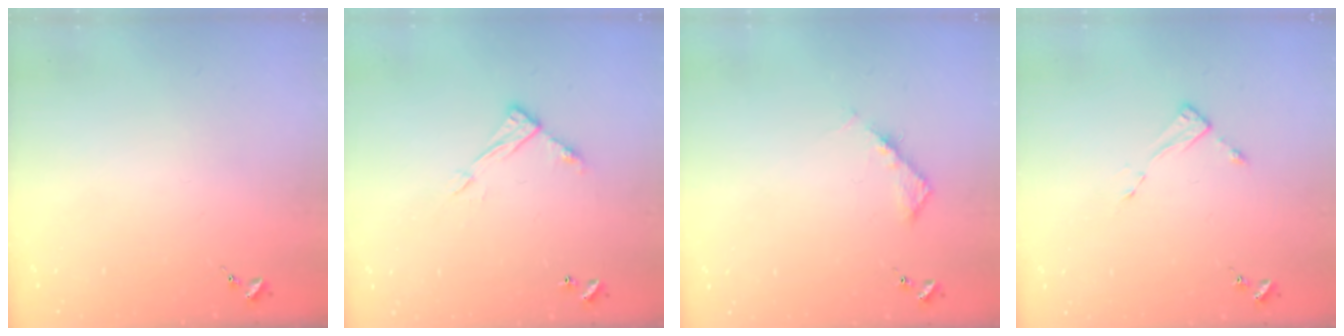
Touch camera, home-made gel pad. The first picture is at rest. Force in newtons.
{"total": 9.6, "press": 9.6, "slide": 0.3}
{"total": 4.2, "press": 4.2, "slide": 0.5}
{"total": 2.8, "press": 2.7, "slide": 0.3}